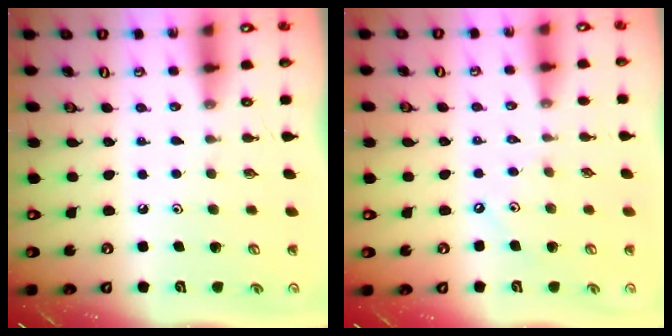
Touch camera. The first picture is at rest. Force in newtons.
{"total": 3.3, "press": 3.3, "slide": 0.1}